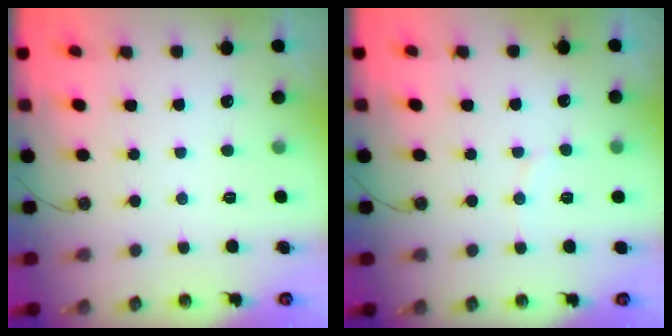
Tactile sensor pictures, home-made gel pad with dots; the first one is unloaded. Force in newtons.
{"total": 4.0, "press": 3.9, "slide": 0.9}